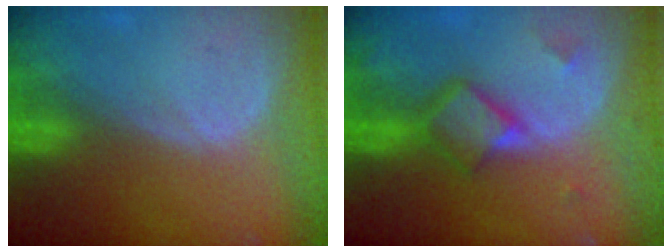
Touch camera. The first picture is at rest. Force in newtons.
{"total": 5.7, "press": 4.9, "slide": 2.8}